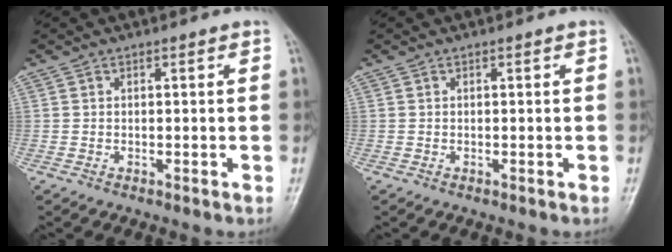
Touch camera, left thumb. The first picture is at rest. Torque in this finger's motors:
{"motor_torque": [-0.02, 0.02, 0.00, -0.01, 0.00]}